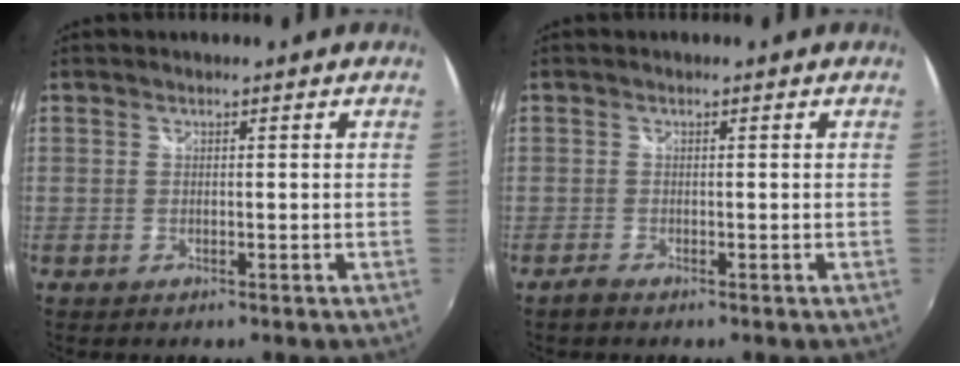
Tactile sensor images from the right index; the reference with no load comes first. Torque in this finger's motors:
{"motor_torque": [-0.88, 0.65, -0.77, -0.21]}